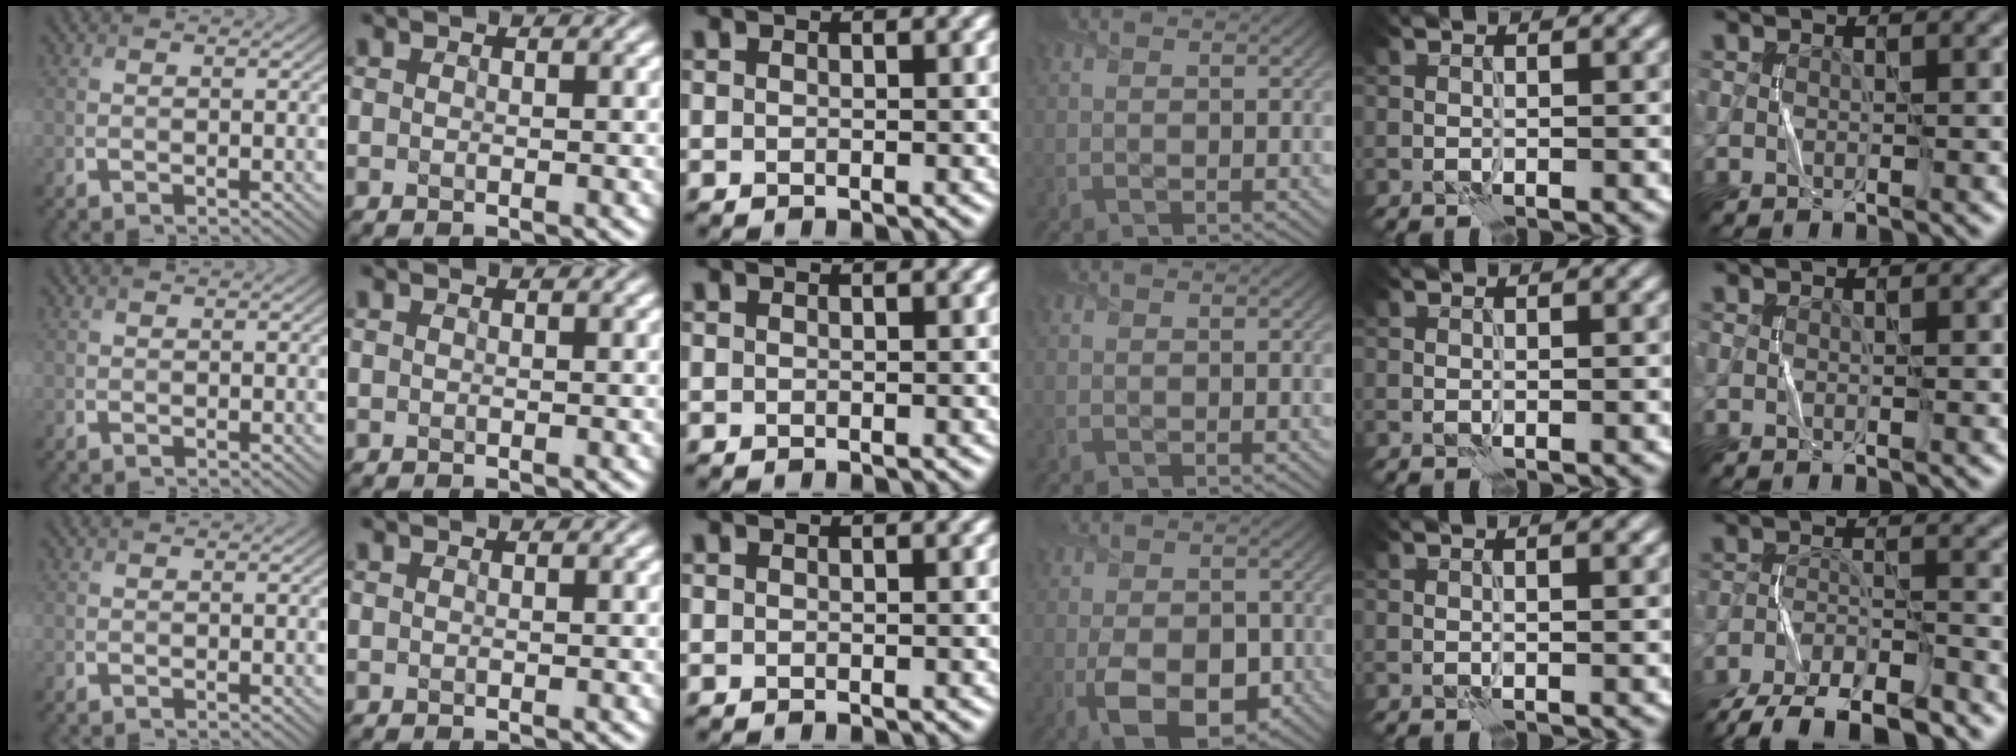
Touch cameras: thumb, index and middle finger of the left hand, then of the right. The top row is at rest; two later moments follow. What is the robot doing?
{"motion": "fold", "object": "scarf"}